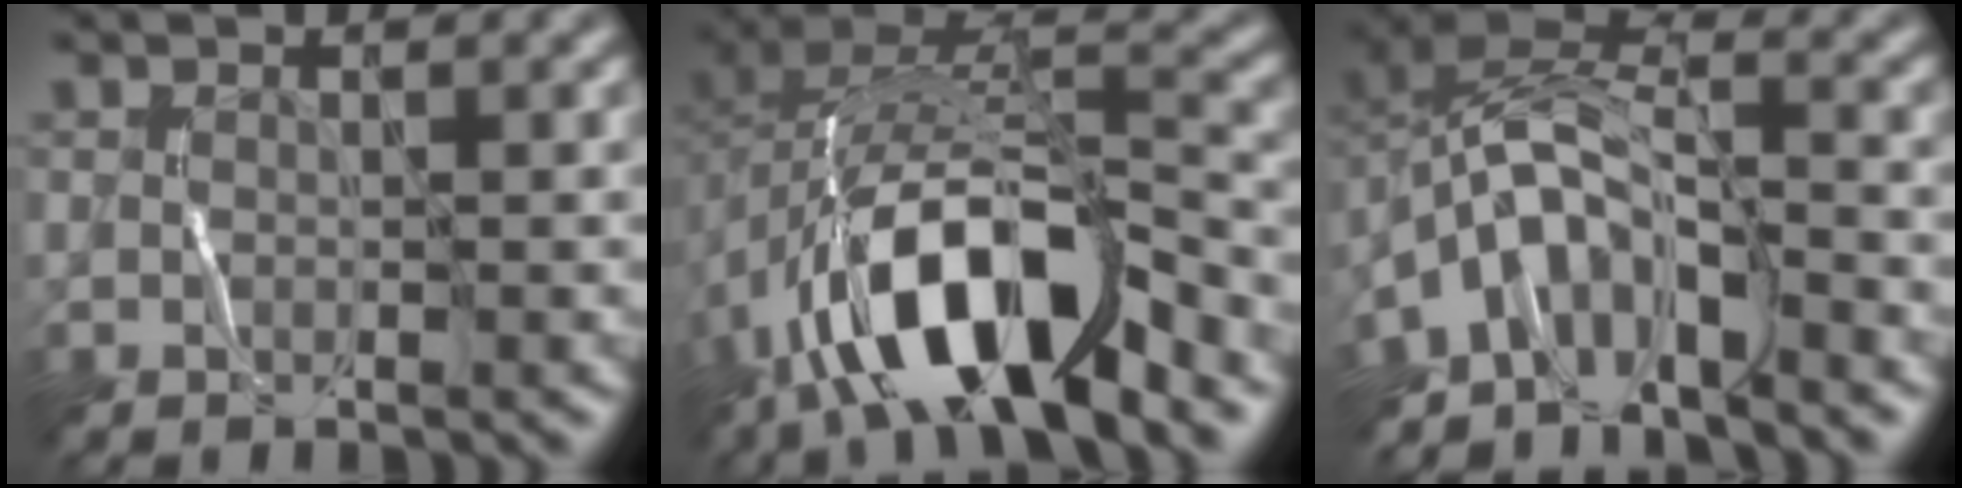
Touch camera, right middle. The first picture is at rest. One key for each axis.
{"total": 11.7, "fx": -5.6, "fy": 4.8, "fz": 9.1, "tx": -0.165, "ty": 0.016, "tz": -0.100}
{"total": 6.9, "fx": -4.4, "fy": 2.8, "fz": 4.6, "tx": -0.077, "ty": 0.015, "tz": -0.093}